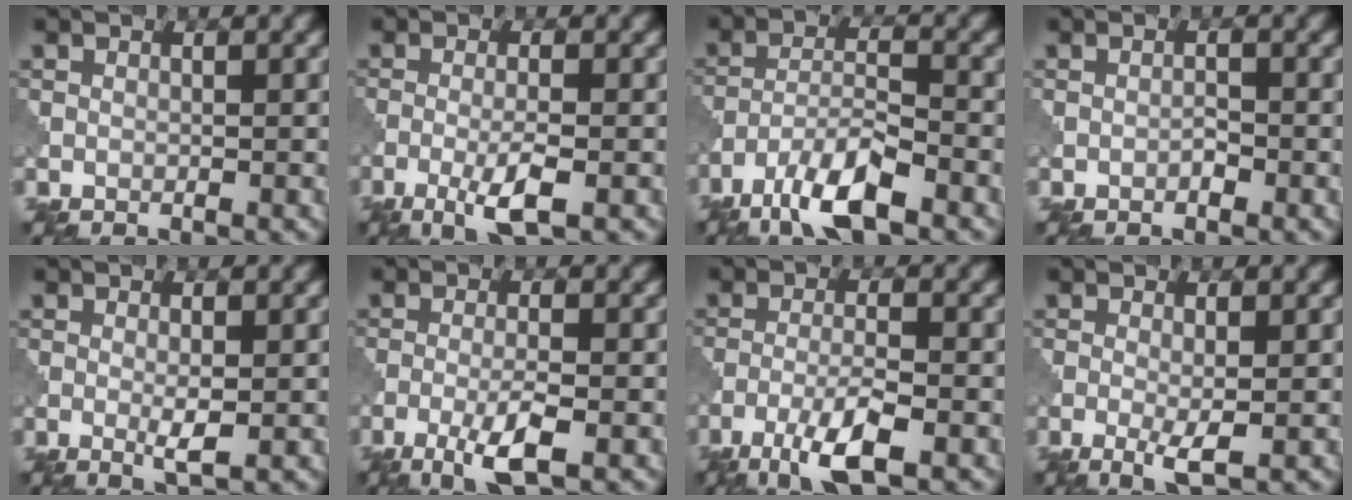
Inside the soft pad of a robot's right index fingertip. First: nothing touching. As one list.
[{"total": 3.6, "force": [-1.5, 0.6, 3.3], "torque": [-0.064, 0.001, -0.033]}, {"total": 6.5, "force": [-4.6, 1.6, 4.3], "torque": [-0.080, -0.001, -0.092]}, {"total": 0.8, "force": [-0.4, 0.3, 0.6], "torque": [-0.010, 0.002, -0.008]}, {"total": 1.8, "force": [-0.1, 0.2, 1.8], "torque": [-0.033, -0.004, -0.002]}, {"total": 4.1, "force": [-2.0, 0.7, 3.5], "torque": [-0.069, 0.001, -0.042]}, {"total": 4.9, "force": [-2.9, 0.9, 3.9], "torque": [-0.074, 0.000, -0.061]}, {"total": 2.3, "force": [-0.6, 0.4, 2.2], "torque": [-0.046, -0.006, -0.013]}]